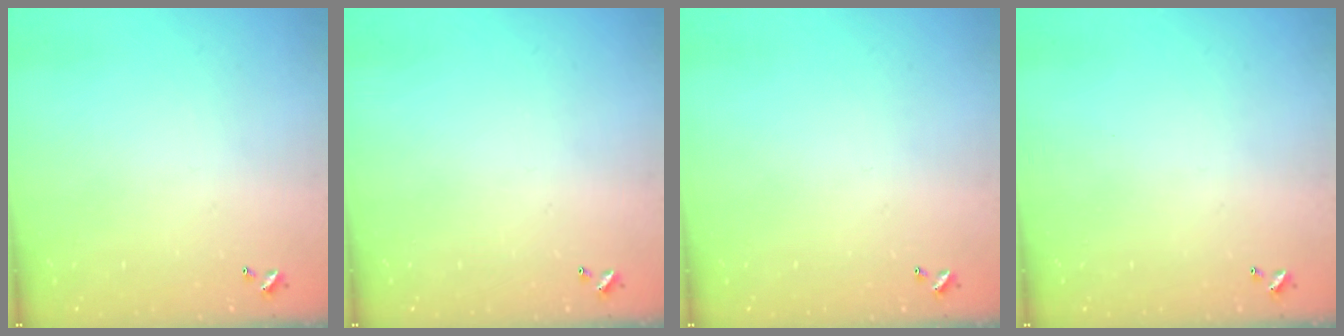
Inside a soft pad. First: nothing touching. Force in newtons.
{"total": 0.0}
{"total": 0.0}
{"total": 0.0}